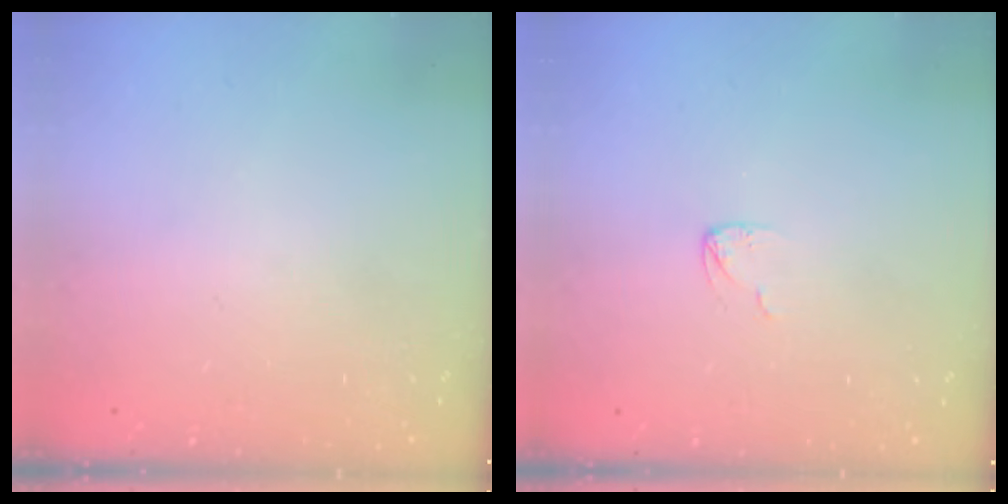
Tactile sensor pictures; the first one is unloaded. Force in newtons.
{"total": 3.0, "press": 2.9, "slide": 0.3}